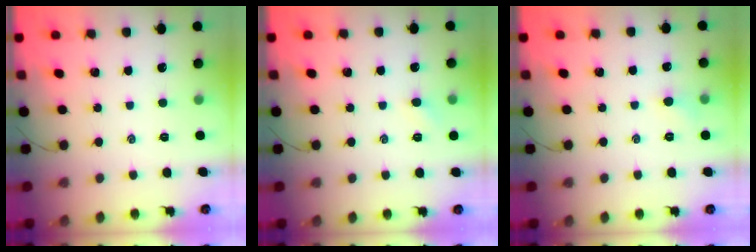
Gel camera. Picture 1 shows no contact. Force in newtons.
{"total": 3.1, "press": 2.9, "slide": 1.0}
{"total": 4.5, "press": 4.2, "slide": 1.5}